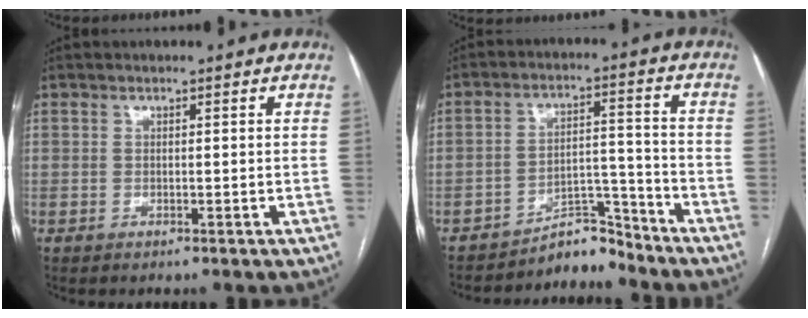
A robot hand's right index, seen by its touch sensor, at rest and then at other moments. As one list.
[{"total": 5.8, "force": [-5.7, 1.3, 0.0], "torque": [0.012, 0.044, -0.089]}]